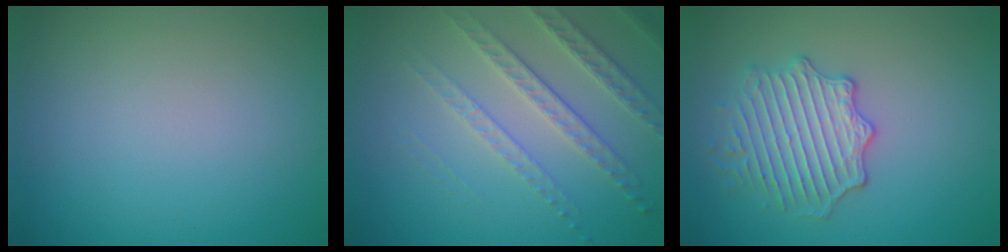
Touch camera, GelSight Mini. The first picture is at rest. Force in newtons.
{"total": 3.6, "press": 3.4, "slide": 1.3}
{"total": 3.8, "press": 3.6, "slide": 1.2}